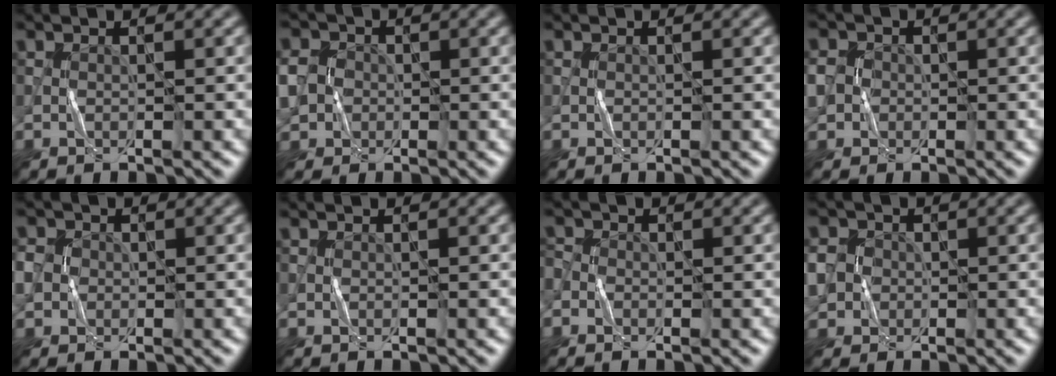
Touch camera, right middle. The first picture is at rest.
{"total": 6.3, "force": [-0.9, 5.7, 2.3], "torque": [-0.062, 0.011, -0.040]}
{"total": 0.0}
{"total": 4.4, "force": [-0.3, 4.1, 1.7], "torque": [-0.039, 0.018, -0.026]}
{"total": 3.9, "force": [0.0, 3.6, 1.5], "torque": [-0.035, 0.017, -0.018]}
{"total": 0.0}
{"total": 1.2, "force": [-0.5, 1.0, 0.3], "torque": [-0.007, 0.002, -0.017]}
{"total": 6.3, "force": [-0.6, 5.8, 2.3], "torque": [-0.057, 0.017, -0.037]}